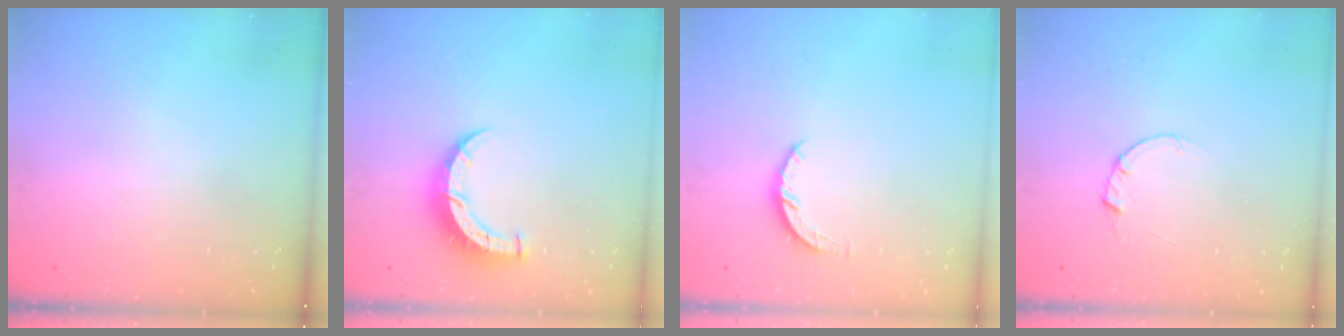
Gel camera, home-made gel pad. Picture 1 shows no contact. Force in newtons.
{"total": 7.6, "press": 7.6, "slide": 0.5}
{"total": 4.3, "press": 4.3, "slide": 0.5}
{"total": 1.5, "press": 1.5, "slide": 0.3}